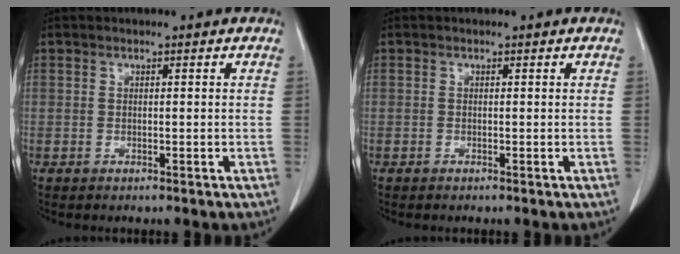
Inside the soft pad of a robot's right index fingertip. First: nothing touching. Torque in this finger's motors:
{"motor_torque": [0.01, -0.01, -0.04, 0.02]}